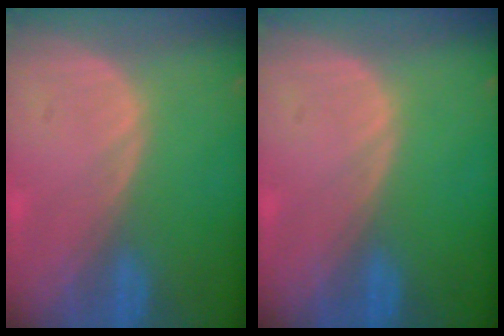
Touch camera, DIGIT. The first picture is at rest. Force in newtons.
{"total": 0.0}